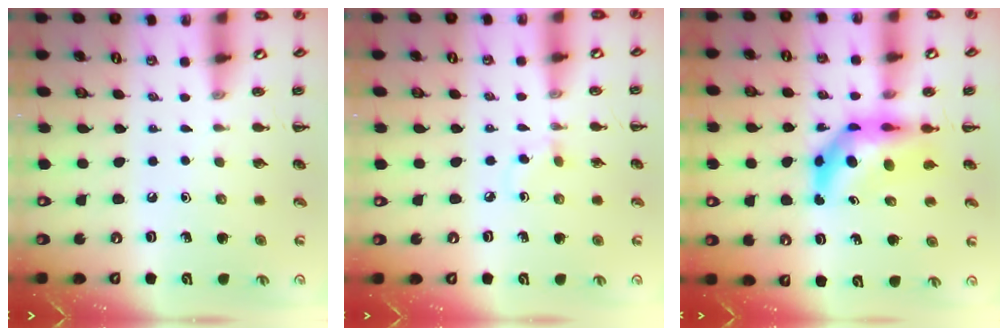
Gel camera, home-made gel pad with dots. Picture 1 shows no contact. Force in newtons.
{"total": 2.9, "press": 2.7, "slide": 1.0}
{"total": 7.1, "press": 6.7, "slide": 2.3}